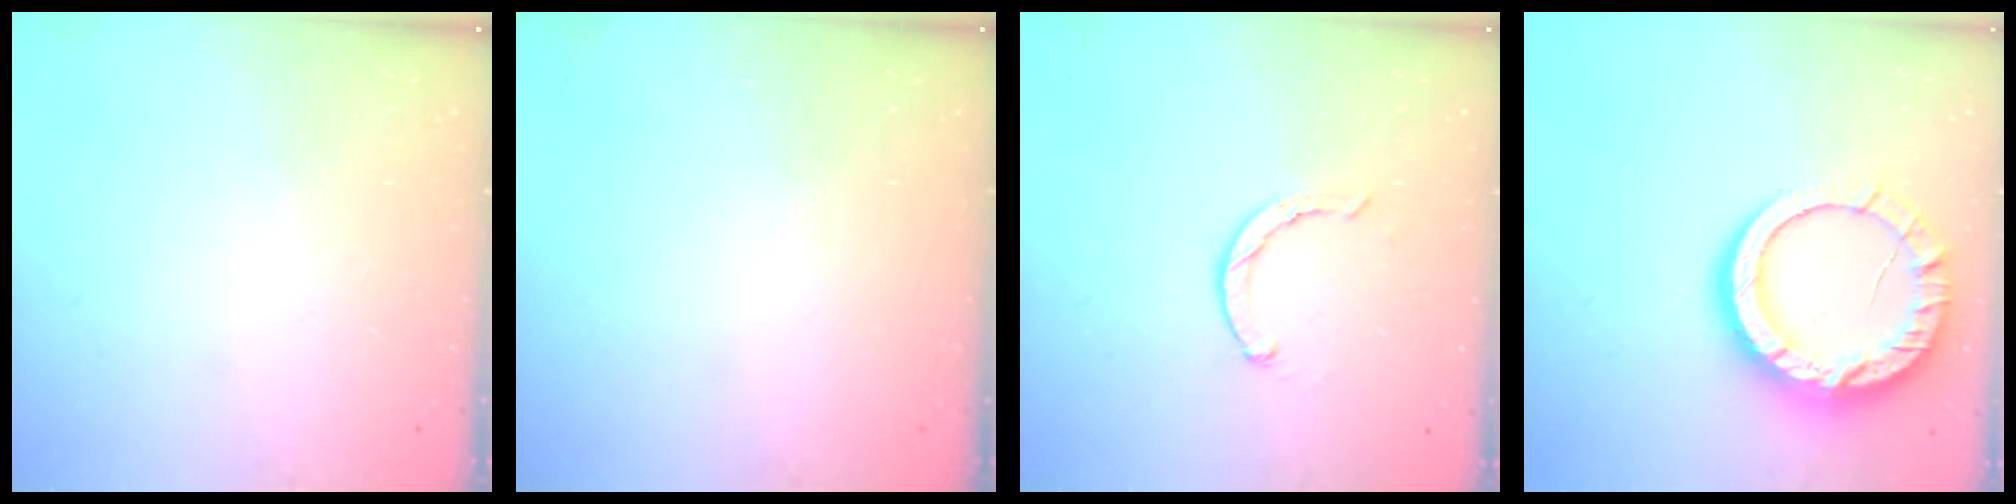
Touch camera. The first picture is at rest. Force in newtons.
{"total": 0.0}
{"total": 1.5, "press": 1.5, "slide": 0.3}
{"total": 16.7, "press": 16.6, "slide": 1.4}